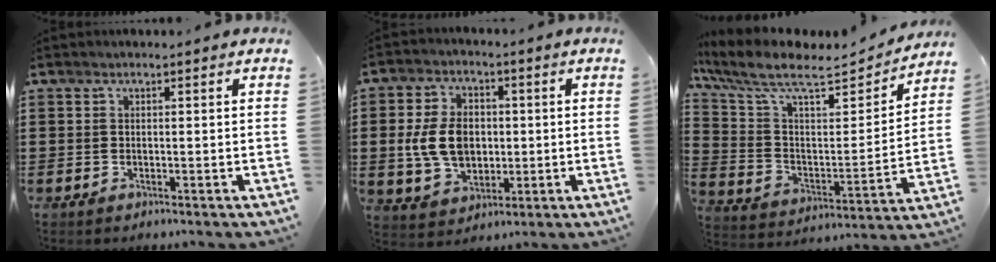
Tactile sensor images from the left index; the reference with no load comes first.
{"total": 8.6, "force": [0.0, 6.1, 6.1], "torque": [-0.141, 0.006, -0.004]}
{"total": 9.5, "force": [7.6, 2.2, 5.4], "torque": [-0.137, -0.046, 0.126]}